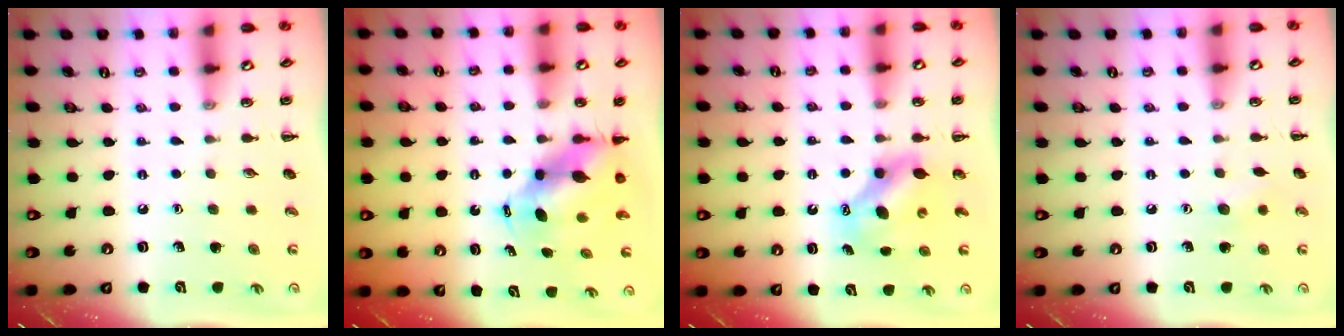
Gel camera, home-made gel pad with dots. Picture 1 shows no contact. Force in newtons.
{"total": 6.7, "press": 6.5, "slide": 1.4}
{"total": 7.1, "press": 7.0, "slide": 1.1}
{"total": 4.4, "press": 4.3, "slide": 1.0}